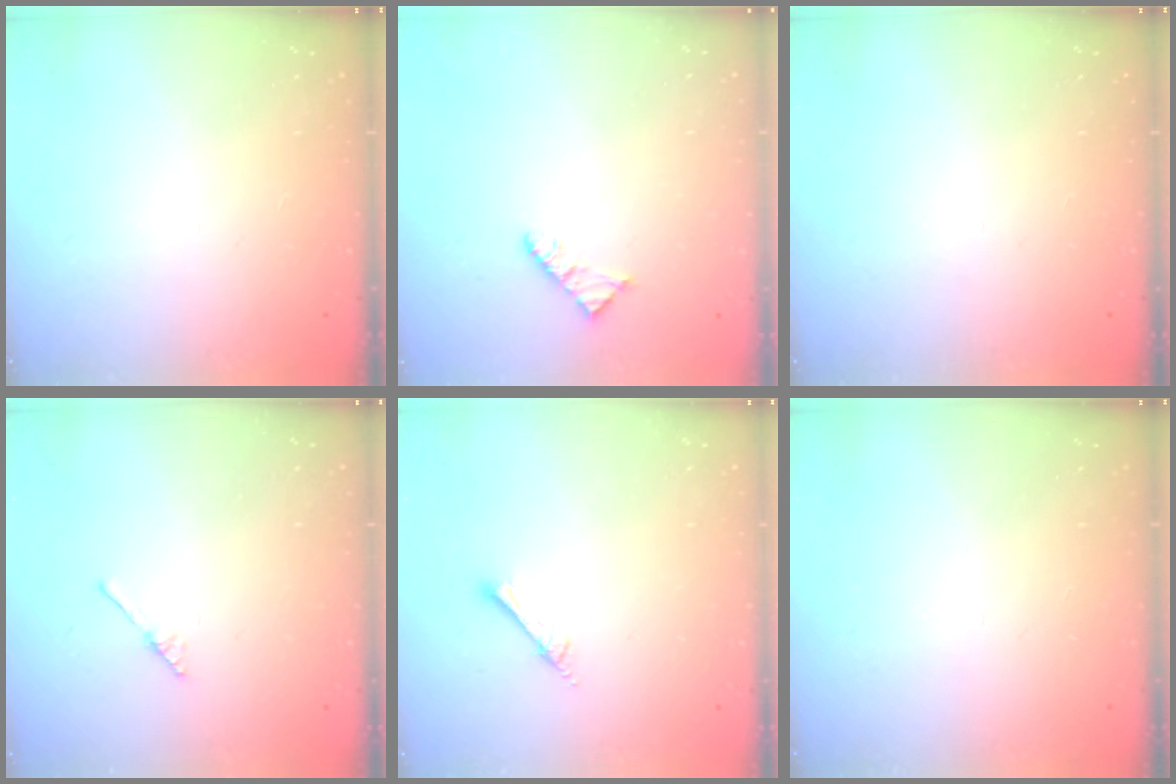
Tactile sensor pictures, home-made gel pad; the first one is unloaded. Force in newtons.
{"total": 2.3, "press": 2.3, "slide": 0.4}
{"total": 0.0}
{"total": 1.9, "press": 1.8, "slide": 0.3}
{"total": 2.2, "press": 2.2, "slide": 0.3}
{"total": 0.0}